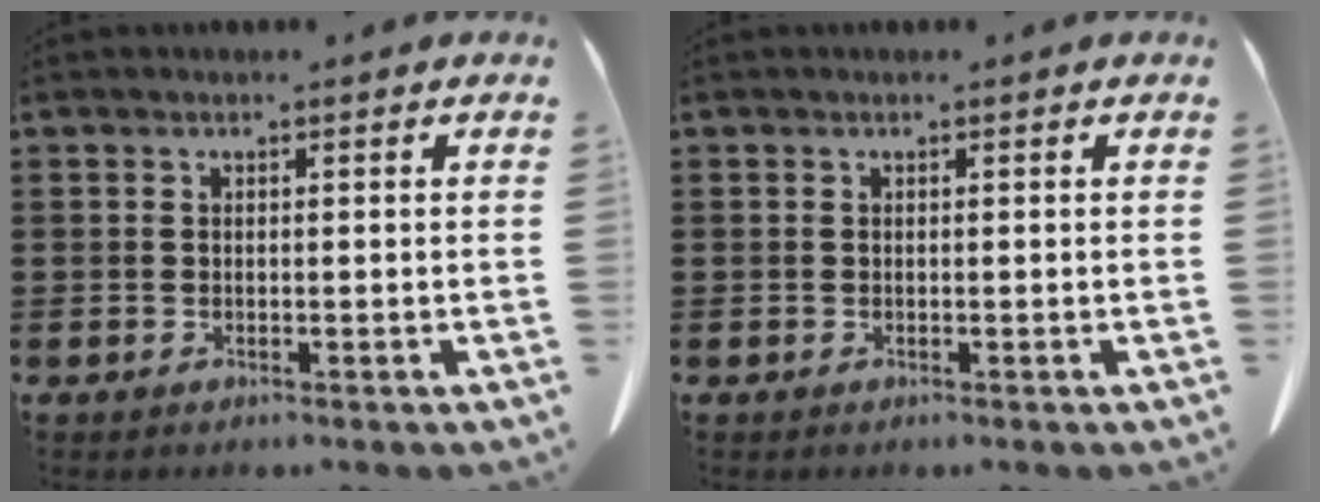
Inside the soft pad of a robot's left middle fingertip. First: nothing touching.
{"total": 0.0}